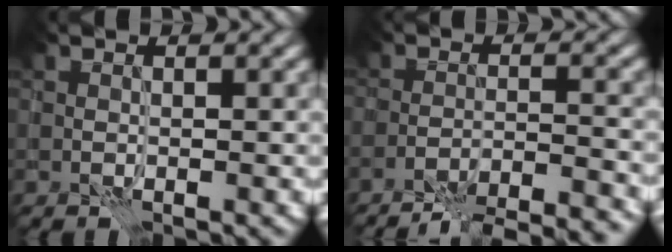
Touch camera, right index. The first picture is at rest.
{"total": 11.4, "force": [-10.6, 2.2, 3.7], "torque": [-0.047, 0.004, -0.135]}